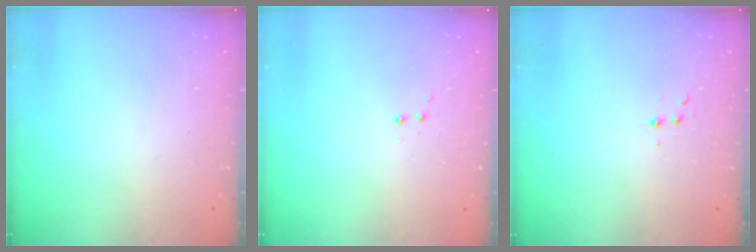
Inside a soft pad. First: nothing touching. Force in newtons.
{"total": 2.8, "press": 2.8, "slide": 0.6}
{"total": 4.0, "press": 3.9, "slide": 1.0}